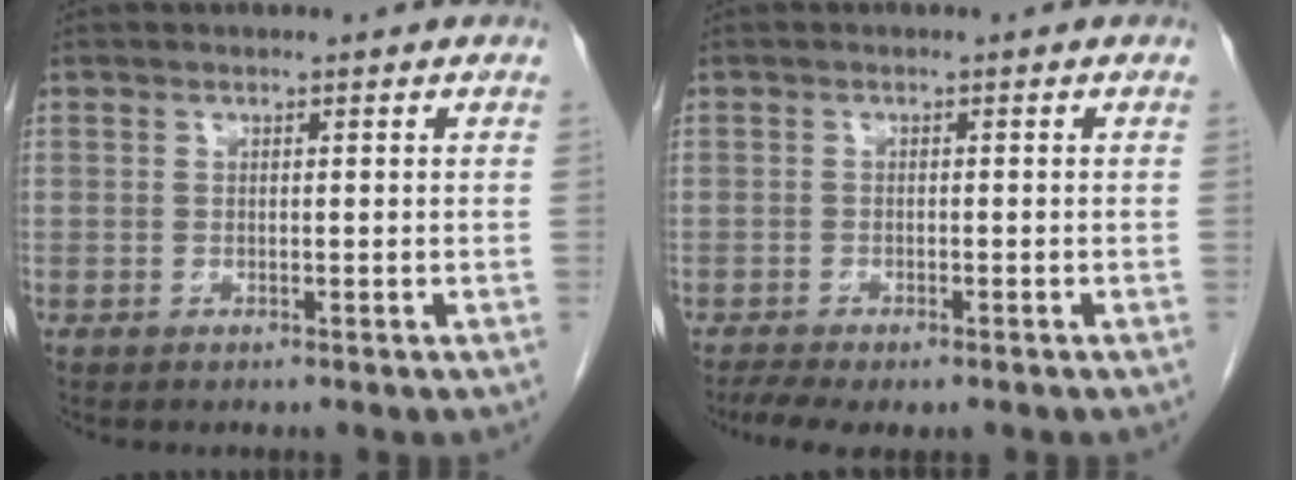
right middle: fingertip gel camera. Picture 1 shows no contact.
{"total": 4.8, "force": [-3.6, 1.3, 2.9], "torque": [-0.051, -0.012, -0.054]}